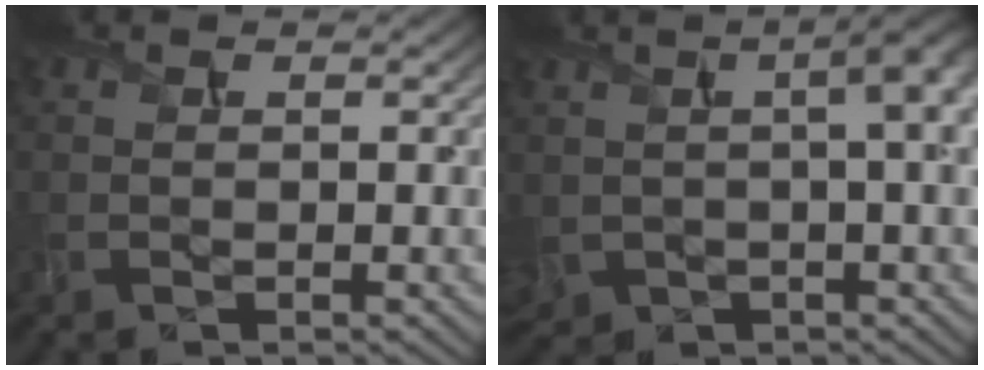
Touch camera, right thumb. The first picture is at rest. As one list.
[{"total": 9.5, "force": [1.3, 4.7, 8.1], "torque": [-0.157, -0.005, 0.032]}]